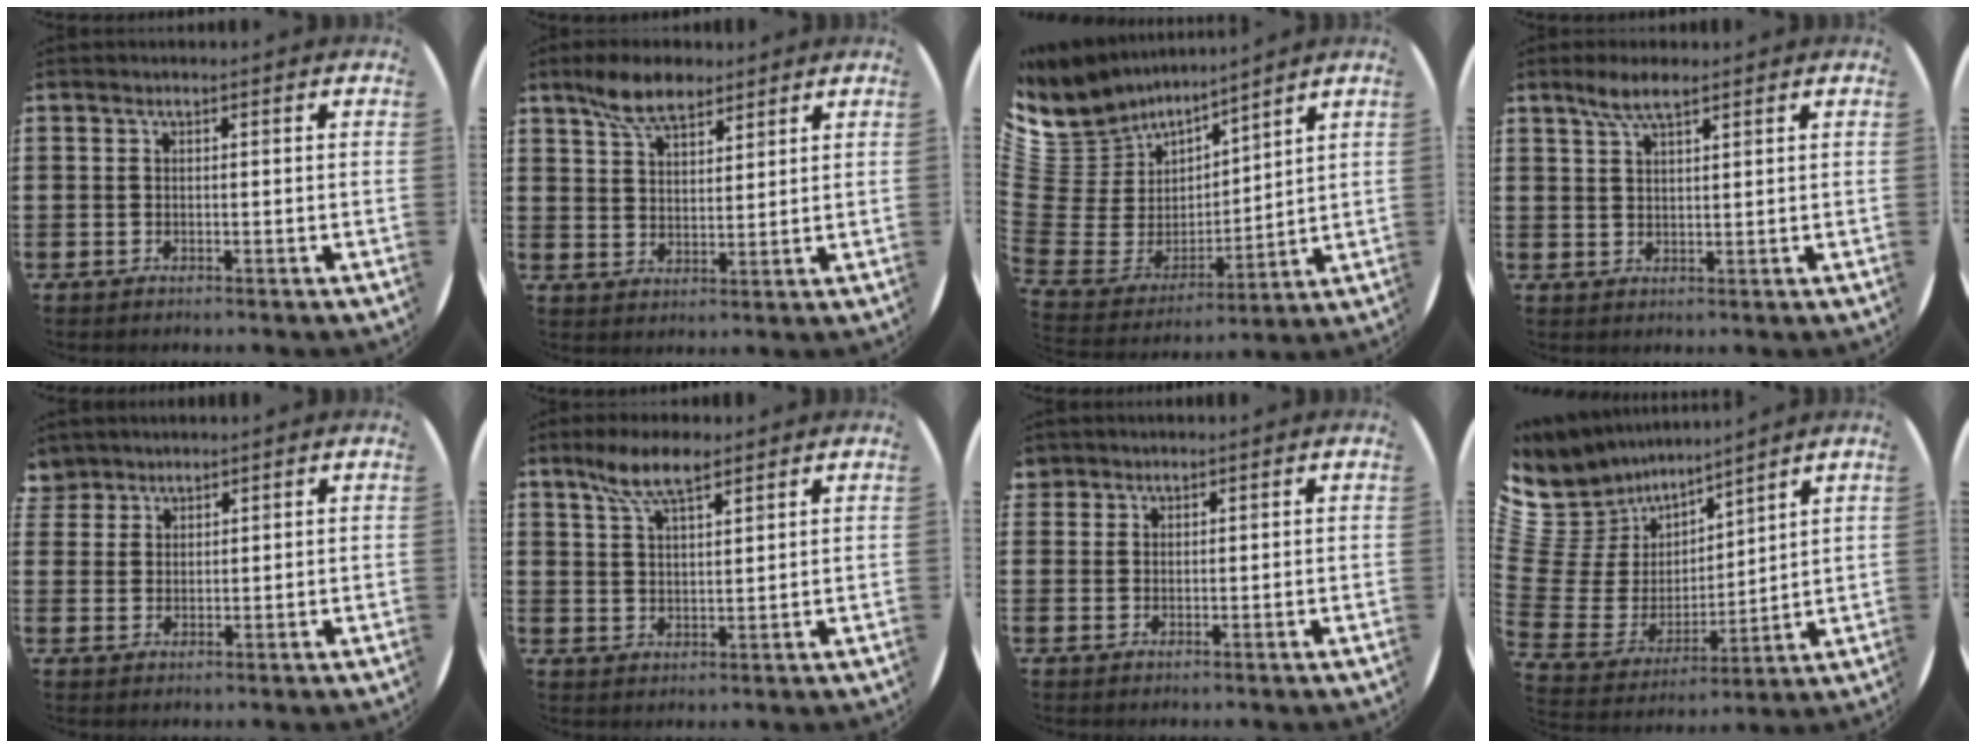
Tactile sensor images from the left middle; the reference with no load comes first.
{"total": 7.0, "force": [5.5, 2.9, 3.2], "torque": [-0.068, -0.004, 0.102]}
{"total": 7.8, "force": [6.1, 4.8, -0.9], "torque": [-0.047, -0.062, 0.116]}
{"total": 4.1, "force": [2.9, 1.0, 2.7], "torque": [-0.057, 0.007, 0.052]}
{"total": 3.1, "force": [2.8, 1.2, -0.1], "torque": [-0.006, -0.003, 0.056]}
{"total": 7.2, "force": [5.4, 2.1, 4.3], "torque": [-0.096, -0.002, 0.097]}
{"total": 1.6, "force": [1.5, 0.7, 0.0], "torque": [-0.002, 0.004, 0.030]}
{"total": 7.9, "force": [5.9, 5.3, -0.2], "torque": [-0.055, -0.054, 0.113]}